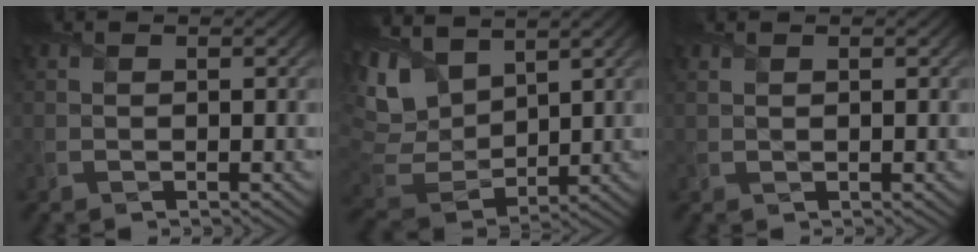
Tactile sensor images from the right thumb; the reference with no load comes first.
{"total": 11.9, "force": [6.0, 6.6, 7.9], "torque": [-0.227, 0.022, 0.118]}
{"total": 0.6, "force": [0.5, 0.0, 0.2], "torque": [-0.007, 0.003, 0.011]}